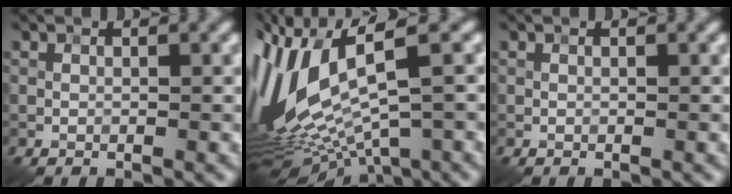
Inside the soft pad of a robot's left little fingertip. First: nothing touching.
{"total": 13.4, "force": [0.5, 5.1, 12.4], "torque": [-0.283, -0.007, 0.044]}
{"total": 0.0}